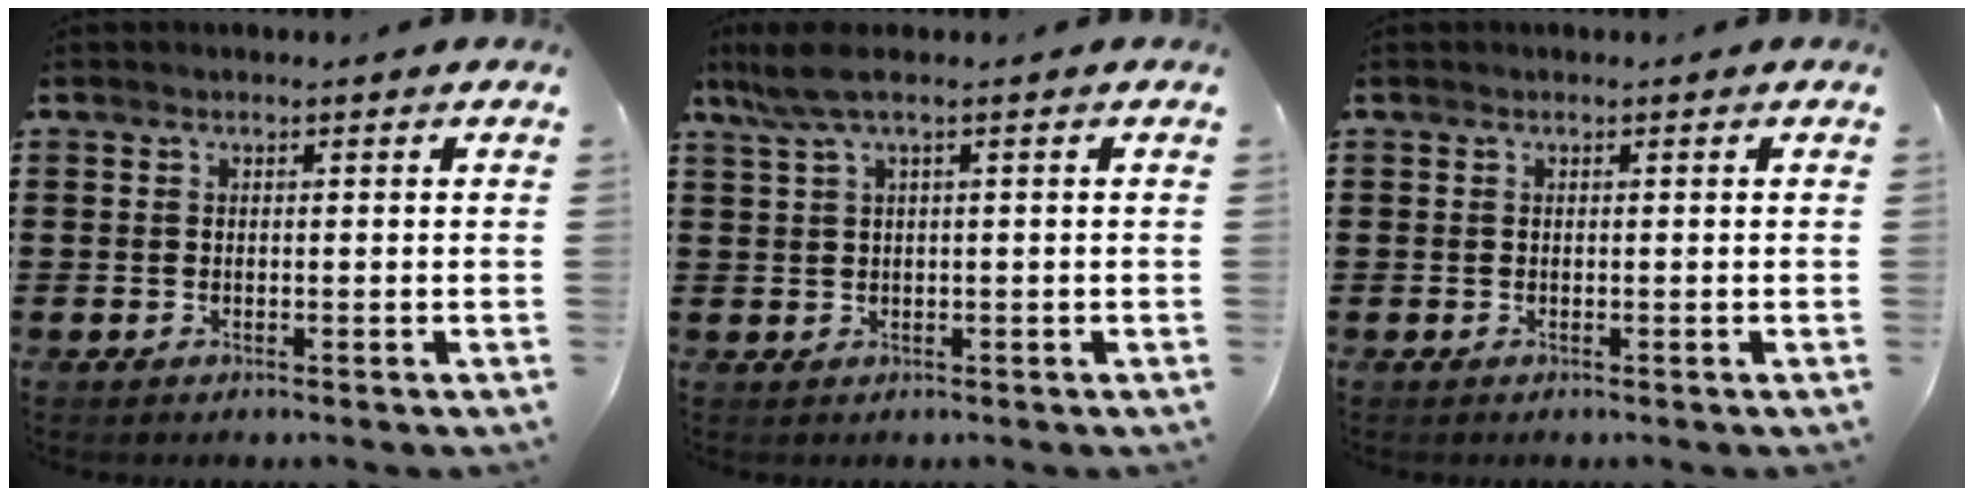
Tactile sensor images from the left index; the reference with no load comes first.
{"total": 3.2, "force": [1.2, 0.2, 3.0], "torque": [-0.075, -0.006, 0.017]}
{"total": 0.0}